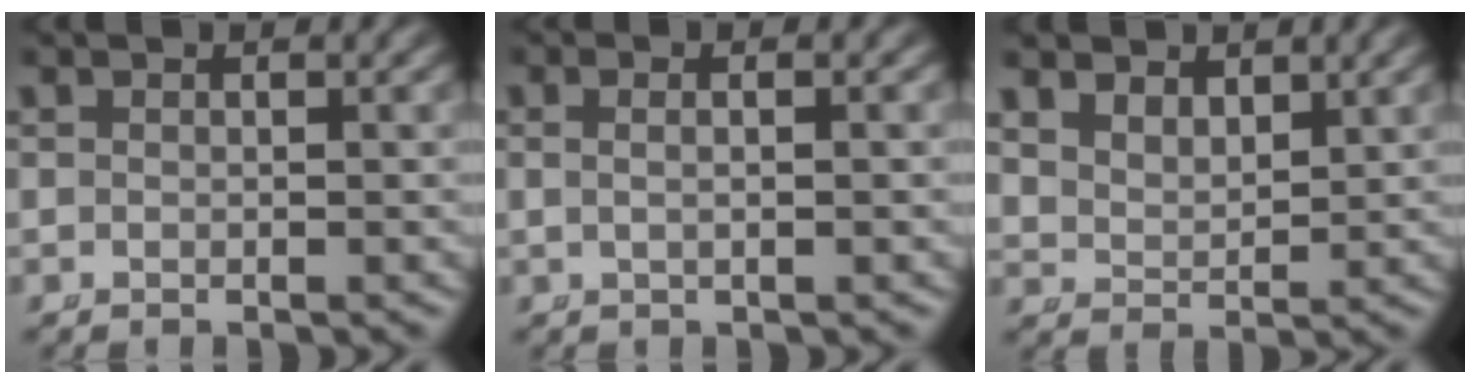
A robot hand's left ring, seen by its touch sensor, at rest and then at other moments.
{"total": 1.3, "force": [-0.1, 0.0, 1.3], "torque": [-0.027, -0.004, 0.003]}
{"total": 3.8, "force": [2.5, 2.4, 1.6], "torque": [-0.046, -0.015, 0.055]}